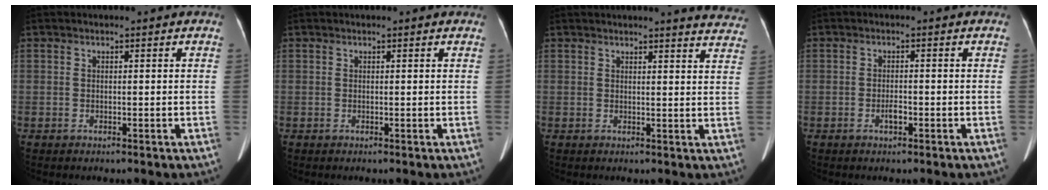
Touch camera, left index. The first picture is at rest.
{"total": 1.2, "force": [1.1, 0.2, 0.5], "torque": [-0.007, 0.010, 0.007]}
{"total": 10.6, "force": [10.3, 0.7, 2.7], "torque": [-0.006, -0.046, 0.082]}
{"total": 2.2, "force": [-2.0, 0.5, 0.8], "torque": [-0.017, 0.002, -0.028]}